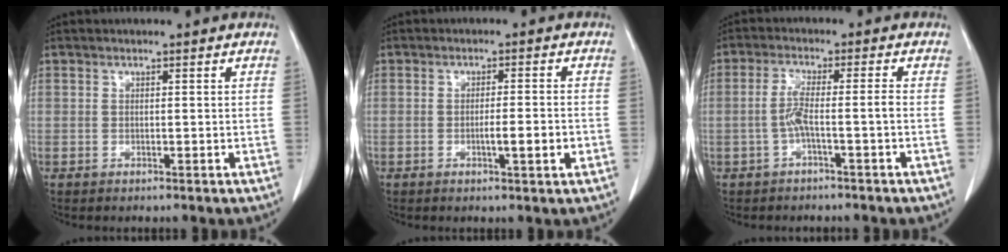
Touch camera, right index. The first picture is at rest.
{"total": 3.9, "force": [-1.1, 0.2, 3.7], "torque": [-0.059, -0.004, -0.016]}
{"total": 4.0, "force": [-1.4, -0.3, 3.7], "torque": [-0.075, 0.011, -0.025]}